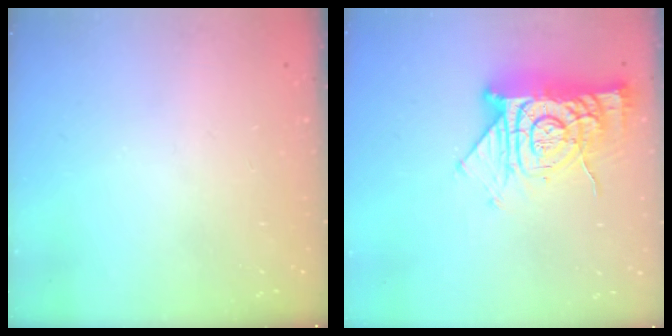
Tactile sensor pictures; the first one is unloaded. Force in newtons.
{"total": 15.5, "press": 15.5, "slide": 1.4}